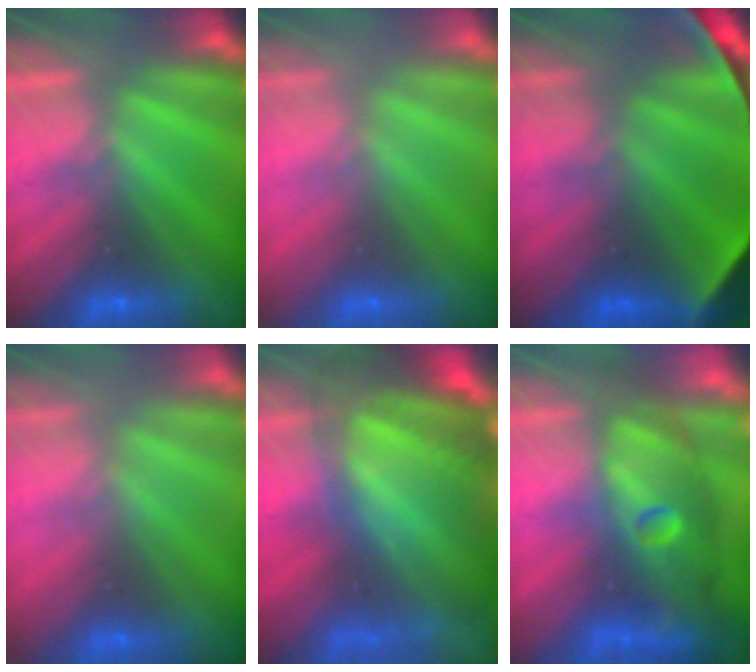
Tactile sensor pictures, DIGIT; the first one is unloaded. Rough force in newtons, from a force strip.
{"total": 2.7}
{"total": 11.0}
{"total": 2.7}
{"total": 9.0}
{"total": 8.9}